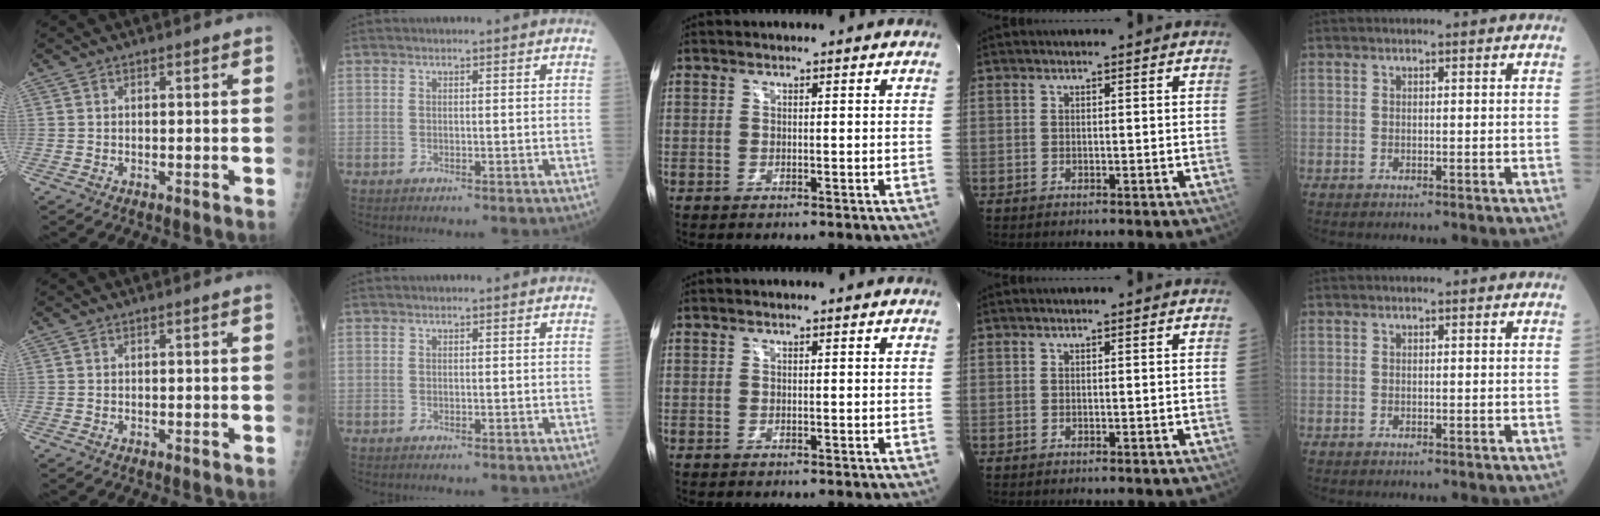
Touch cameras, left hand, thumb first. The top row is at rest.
{}